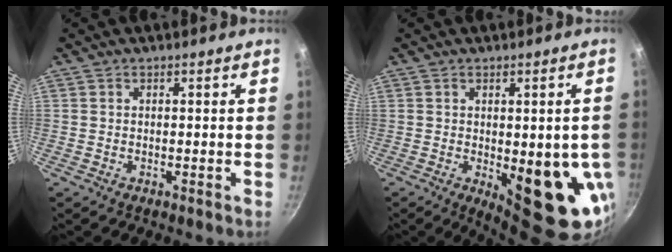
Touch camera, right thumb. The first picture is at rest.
{"total": 15.6, "force": [-3.0, 6.3, 13.9], "torque": [-0.141, -0.016, -0.024]}